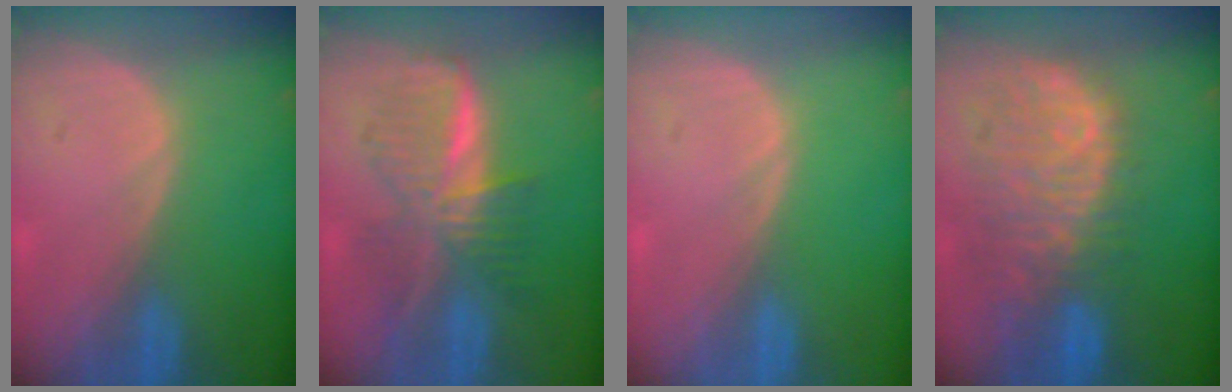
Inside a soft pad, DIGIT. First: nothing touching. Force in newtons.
{"total": 7.7, "press": 7.7, "slide": 0.3}
{"total": 0.0}
{"total": 11.4, "press": 9.7, "slide": 5.9}